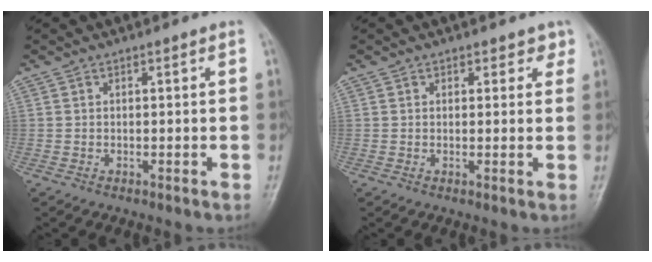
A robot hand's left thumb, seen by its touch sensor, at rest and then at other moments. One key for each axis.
{"total": 2.3, "fx": 1.5, "fy": 1.7, "fz": 0.5, "tx": 0.023, "ty": -0.005, "tz": 0.011}